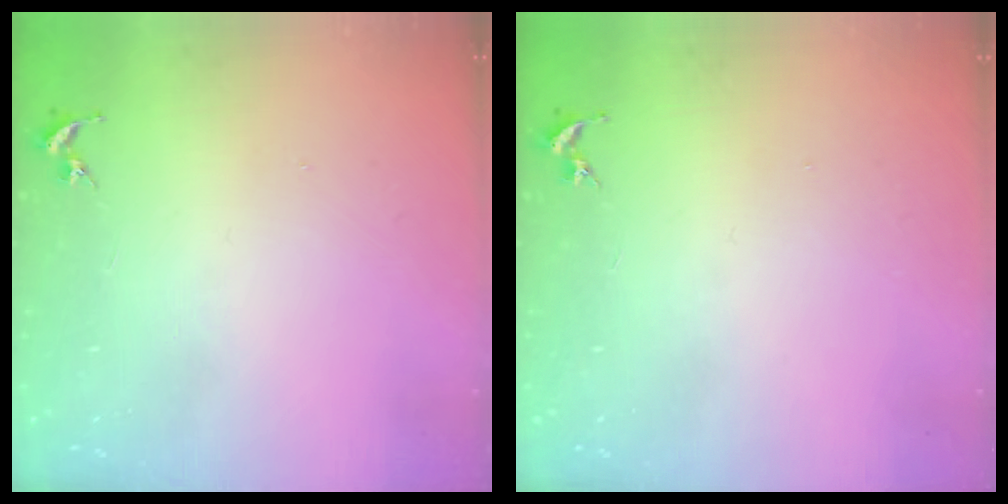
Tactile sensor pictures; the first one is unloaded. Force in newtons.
{"total": 0.0}